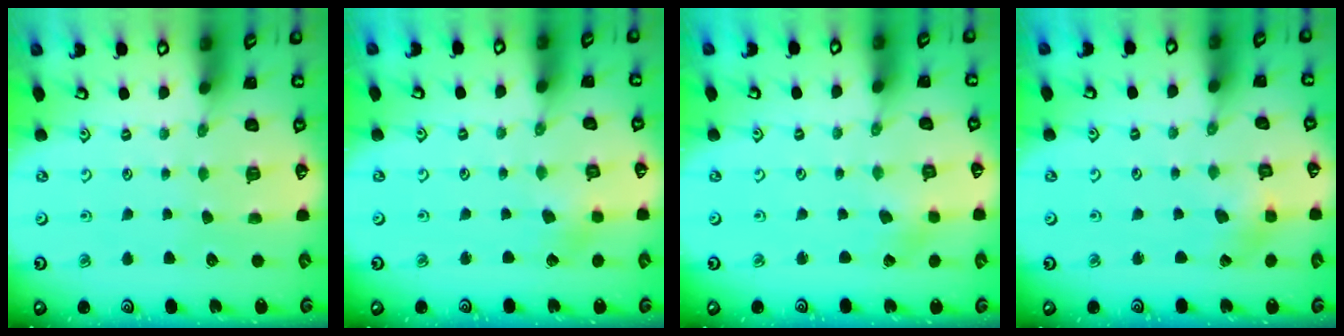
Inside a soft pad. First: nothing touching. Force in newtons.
{"total": 1.9, "press": 1.9, "slide": 0.2}
{"total": 0.6, "press": 0.6, "slide": 0.2}
{"total": 1.5, "press": 1.5, "slide": 0.3}